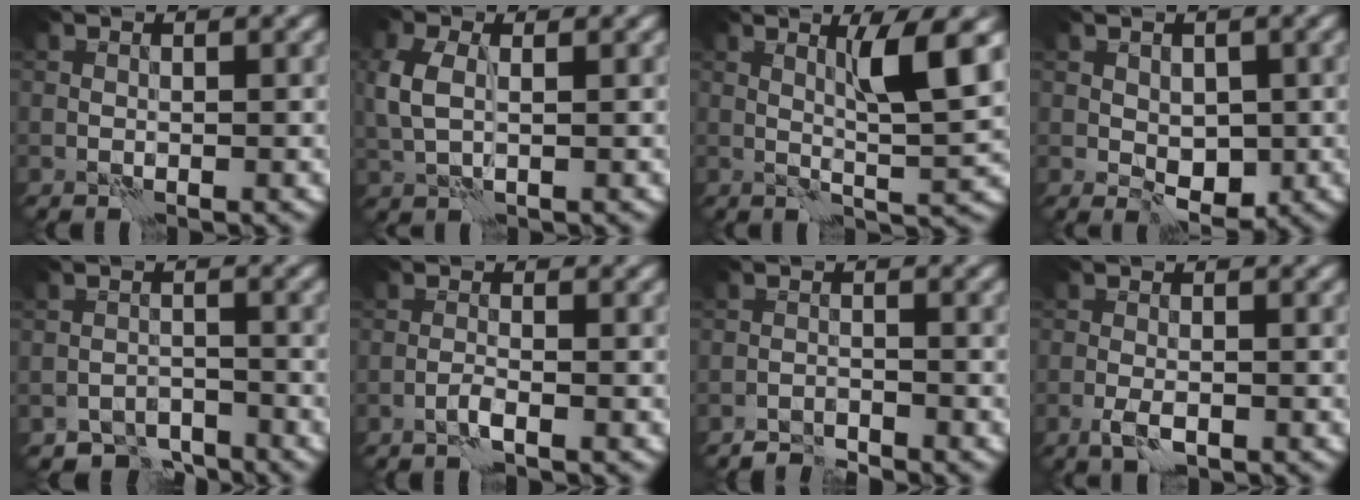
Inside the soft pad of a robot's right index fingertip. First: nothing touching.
{"total": 3.1, "force": [0.6, 1.8, 2.4], "torque": [-0.069, 0.007, 0.010]}
{"total": 4.7, "force": [1.7, 0.1, 4.4], "torque": [-0.080, -0.004, 0.032]}
{"total": 3.4, "force": [-0.4, 2.4, 2.4], "torque": [-0.034, -0.004, -0.008]}
{"total": 3.7, "force": [-3.4, 1.3, 0.4], "torque": [0.007, 0.001, -0.062]}
{"total": 1.1, "force": [-0.8, -0.2, 0.8], "torque": [-0.018, 0.005, -0.019]}
{"total": 2.0, "force": [-2.0, 0.0, 0.1], "torque": [0.001, 0.005, -0.042]}
{"total": 2.1, "force": [-1.2, 0.7, 1.6], "torque": [-0.036, -0.002, -0.026]}